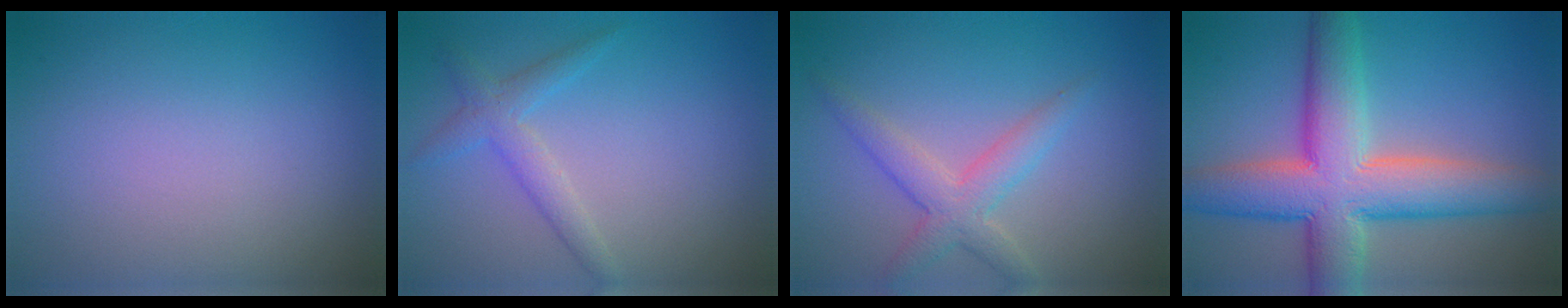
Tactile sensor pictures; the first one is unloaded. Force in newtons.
{"total": 2.3, "press": 2.3, "slide": 0.2}
{"total": 3.3, "press": 3.3, "slide": 0.1}
{"total": 10.1, "press": 10.1, "slide": 0.5}